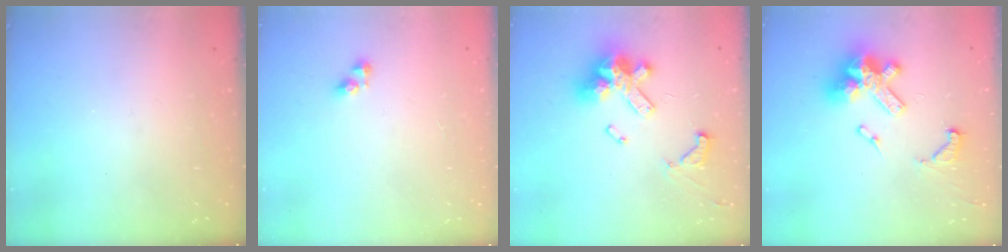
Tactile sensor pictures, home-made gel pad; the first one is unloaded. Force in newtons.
{"total": 3.8, "press": 3.7, "slide": 0.4}
{"total": 16.8, "press": 16.7, "slide": 2.2}
{"total": 15.4, "press": 15.3, "slide": 1.8}